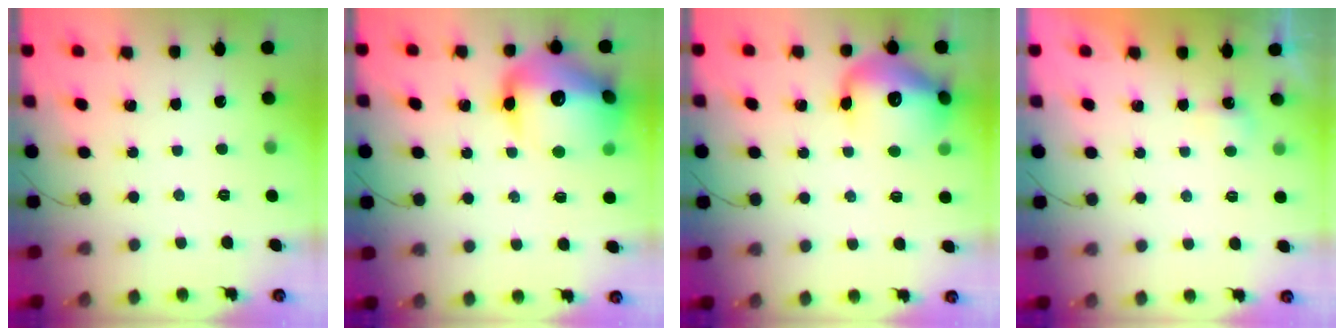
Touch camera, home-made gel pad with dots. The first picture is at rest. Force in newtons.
{"total": 21.2, "press": 20.9, "slide": 3.4}
{"total": 15.8, "press": 15.7, "slide": 2.0}
{"total": 2.3, "press": 2.2, "slide": 0.6}